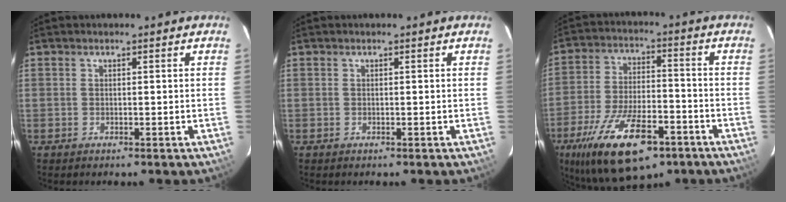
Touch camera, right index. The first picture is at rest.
{"total": 0.0}
{"total": 20.8, "force": [-12.0, 8.7, 14.6], "torque": [-0.289, -0.034, -0.193]}